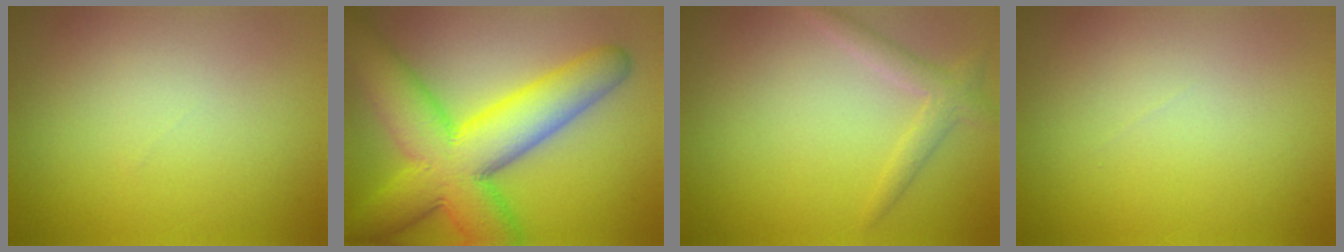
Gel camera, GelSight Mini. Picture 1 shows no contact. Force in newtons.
{"total": 12.1, "press": 12.1, "slide": 0.2}
{"total": 2.0, "press": 2.0, "slide": 0.1}
{"total": 0.0}